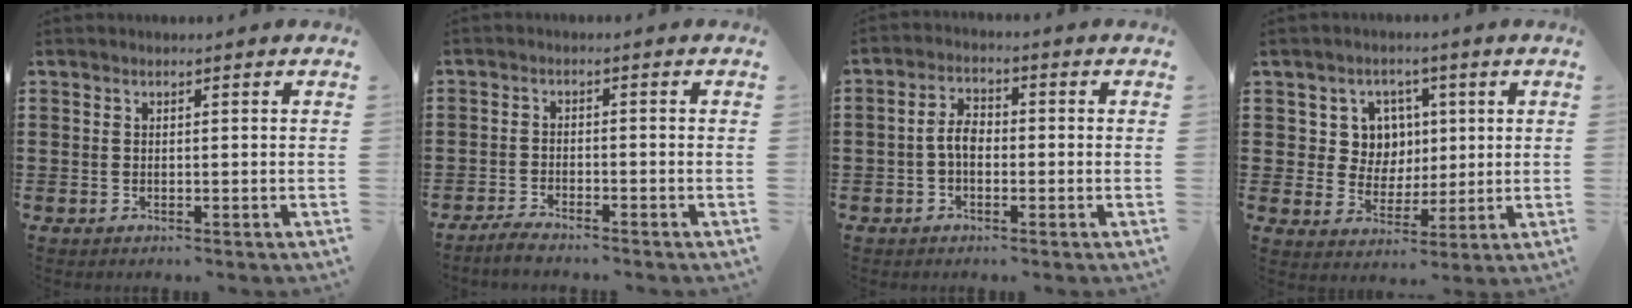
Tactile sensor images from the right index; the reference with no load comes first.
{"total": 2.1, "force": [-2.1, 0.1, 0.2], "torque": [-0.009, 0.005, -0.042]}
{"total": 3.8, "force": [-0.8, 2.2, 3.0], "torque": [-0.070, 0.001, -0.021]}
{"total": 6.6, "force": [1.7, 6.1, 1.9], "torque": [-0.060, 0.017, 0.030]}